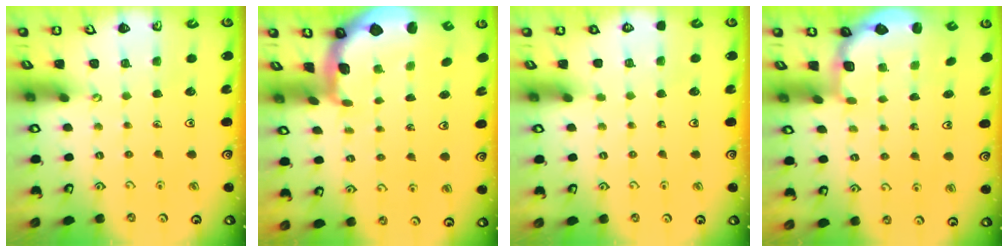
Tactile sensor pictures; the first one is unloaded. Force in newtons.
{"total": 1.5, "press": 1.5, "slide": 0.4}
{"total": 0.0}
{"total": 2.8, "press": 2.3, "slide": 1.5}